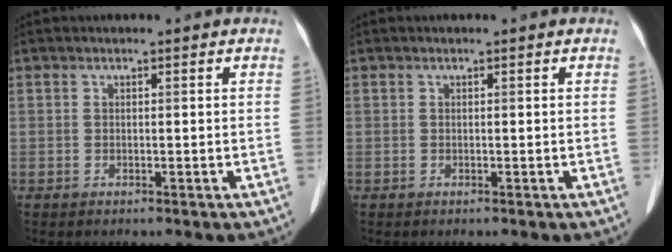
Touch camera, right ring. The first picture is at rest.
{"total": 0.0}